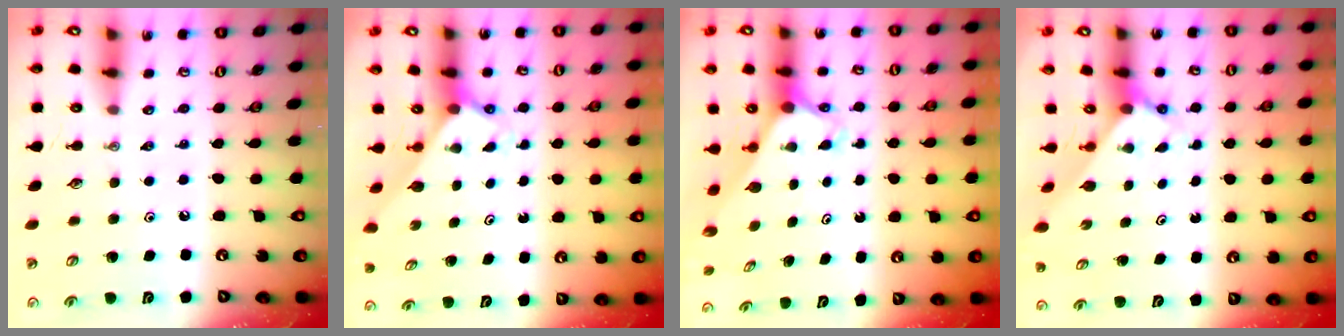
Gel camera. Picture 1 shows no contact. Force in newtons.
{"total": 2.1, "press": 2.1, "slide": 0.2}
{"total": 2.3, "press": 2.3, "slide": 0.2}
{"total": 2.3, "press": 2.2, "slide": 0.2}